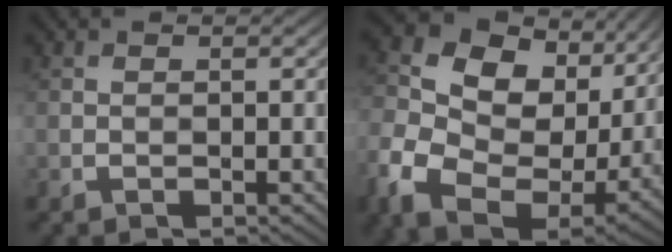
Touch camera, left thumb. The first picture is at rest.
{"total": 17.5, "force": [2.4, 13.4, 11.0], "torque": [-0.246, -0.030, 0.083]}